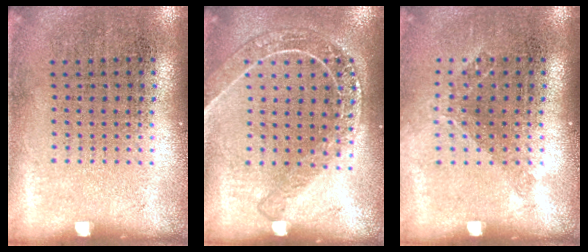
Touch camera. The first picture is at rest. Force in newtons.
{"total": 1.8, "press": 1.6, "slide": 0.7}
{"total": 1.0, "press": 0.9, "slide": 0.5}